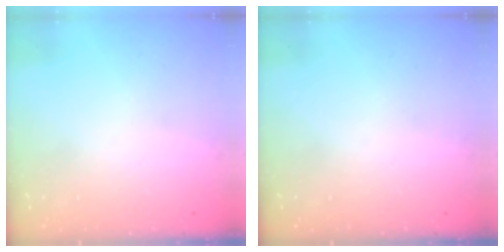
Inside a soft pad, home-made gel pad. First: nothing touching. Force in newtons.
{"total": 0.0}